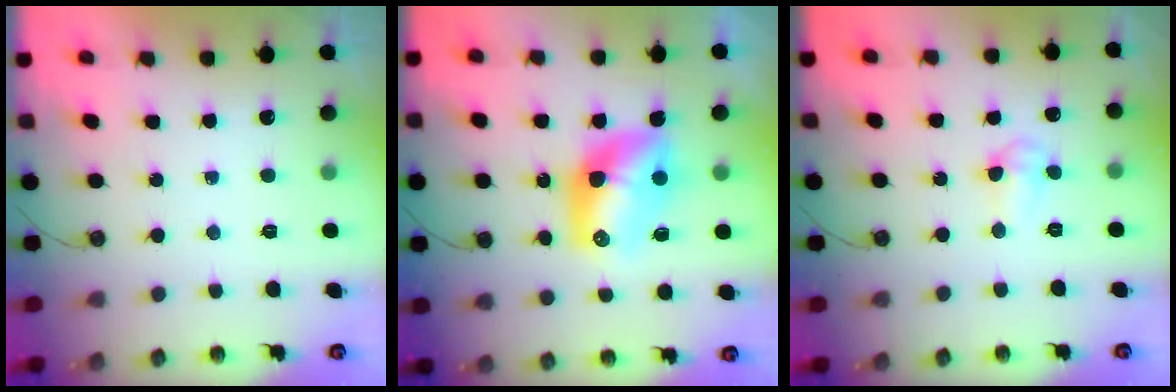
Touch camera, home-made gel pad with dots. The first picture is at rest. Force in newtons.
{"total": 11.7, "press": 11.6, "slide": 1.0}
{"total": 5.9, "press": 4.4, "slide": 3.8}